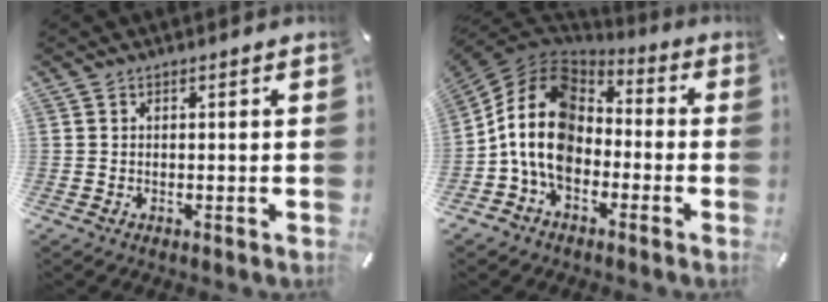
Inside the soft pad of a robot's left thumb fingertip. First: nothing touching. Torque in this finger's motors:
{"motor_torque": [0.16, 3.17, 0.81, 0.41, 0.83]}